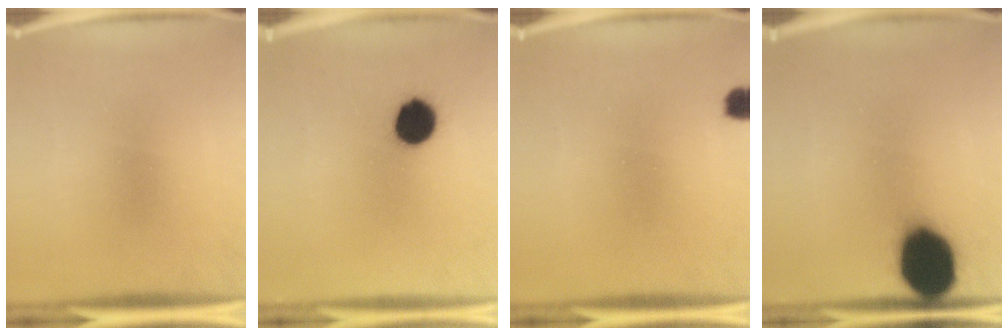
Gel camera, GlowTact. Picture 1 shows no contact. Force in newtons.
{"total": 10.3}
{"total": 2.2}
{"total": 18.1}